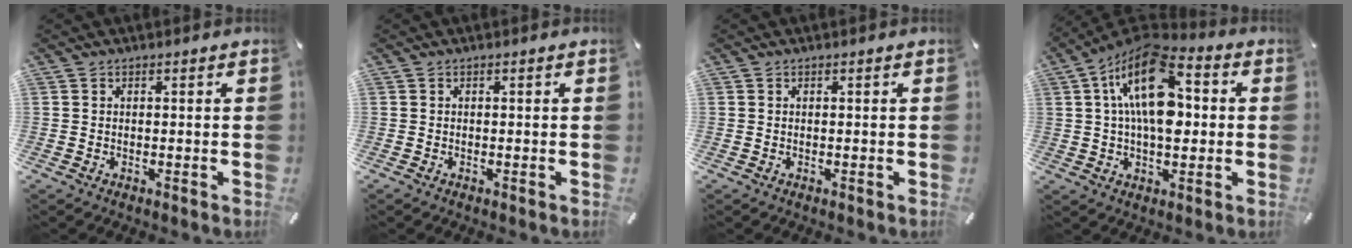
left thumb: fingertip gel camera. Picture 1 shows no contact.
{"total": 0.0}
{"total": 0.0}
{"total": 18.0, "force": [3.4, 10.0, 14.6], "torque": [-0.258, -0.010, 0.054]}